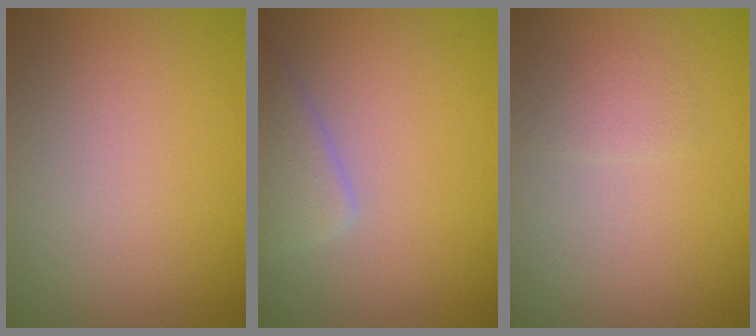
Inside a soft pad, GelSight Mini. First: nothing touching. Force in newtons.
{"total": 2.8, "press": 2.8, "slide": 0.3}
{"total": 1.2, "press": 1.2, "slide": 0.1}